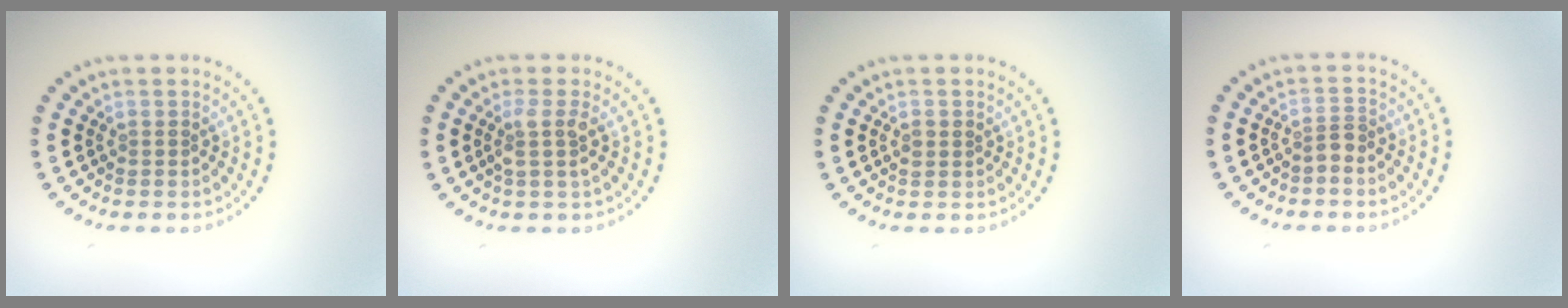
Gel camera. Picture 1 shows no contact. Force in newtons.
{"total": 1.9, "press": 1.5, "slide": 1.1}
{"total": 1.0, "press": 1.0, "slide": 0.1}
{"total": 1.2, "press": 0.8, "slide": 0.8}